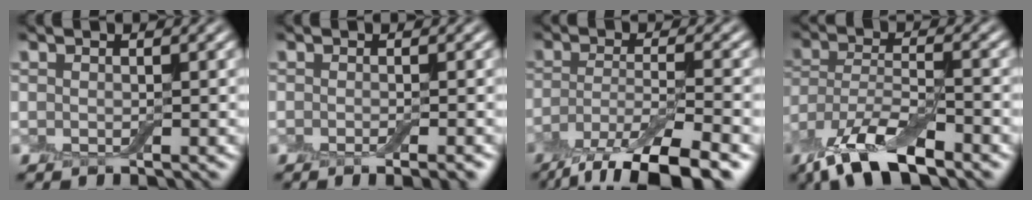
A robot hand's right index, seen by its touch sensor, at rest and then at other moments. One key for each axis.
{"total": 2.5, "fx": -1.1, "fy": 0.7, "fz": 2.1, "tx": -0.017, "ty": -0.001, "tz": -0.016}
{"total": 8.3, "fx": -5.5, "fy": 2.3, "fz": 5.8, "tx": -0.094, "ty": -0.013, "tz": -0.101}
{"total": 8.9, "fx": -6.3, "fy": 3.0, "fz": 5.6, "tx": -0.102, "ty": -0.004, "tz": -0.128}